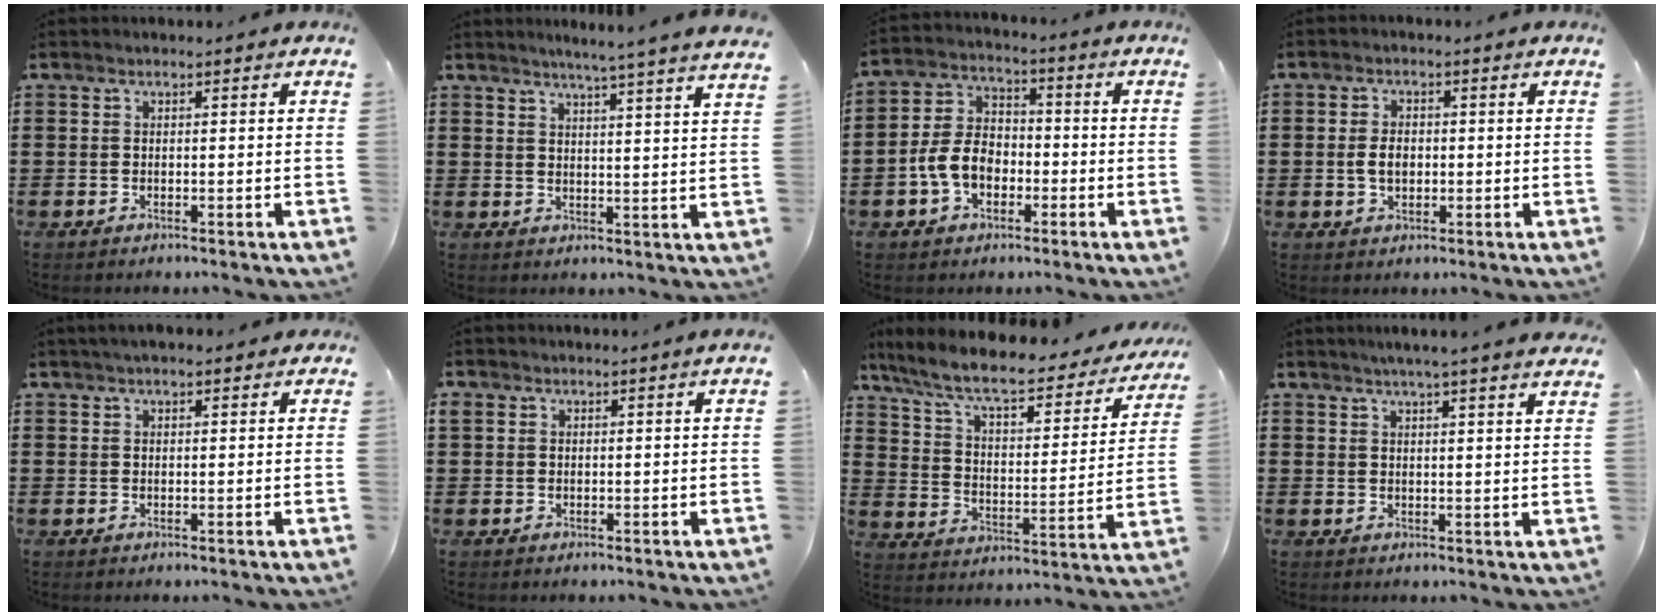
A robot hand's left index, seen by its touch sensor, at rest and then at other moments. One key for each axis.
{"total": 4.3, "fx": 3.9, "fy": -1.4, "fz": 1.3, "tx": -0.037, "ty": -0.026, "tz": 0.065}
{"total": 6.9, "fx": -2.4, "fy": 4.8, "fz": 4.3, "tx": -0.114, "ty": 0.007, "tz": -0.055}
{"total": 3.5, "fx": -0.2, "fy": 2.2, "fz": 2.8, "tx": -0.054, "ty": 0.000, "tz": -0.009}
{"total": 2.1, "fx": 1.8, "fy": 0.5, "fz": 1.1, "tx": -0.023, "ty": 0.006, "tz": 0.033}
{"total": 1.2, "fx": 1.1, "fy": 0.1, "fz": 0.4, "tx": -0.011, "ty": -0.001, "tz": 0.022}
{"total": 8.4, "fx": 7.0, "fy": 1.5, "fz": 4.4, "tx": -0.113, "ty": -0.045, "tz": 0.116}
{"total": 3.5, "fx": 3.2, "fy": -0.9, "fz": 1.3, "tx": -0.034, "ty": -0.011, "tz": 0.055}